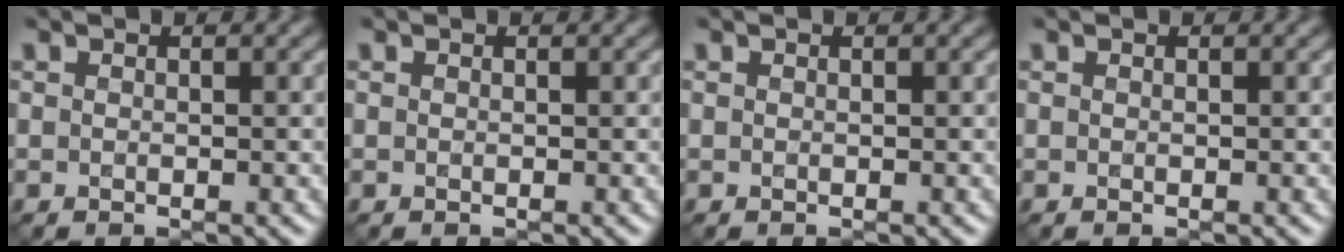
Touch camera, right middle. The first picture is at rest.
{"total": 0.0}
{"total": 0.0}
{"total": 0.0}